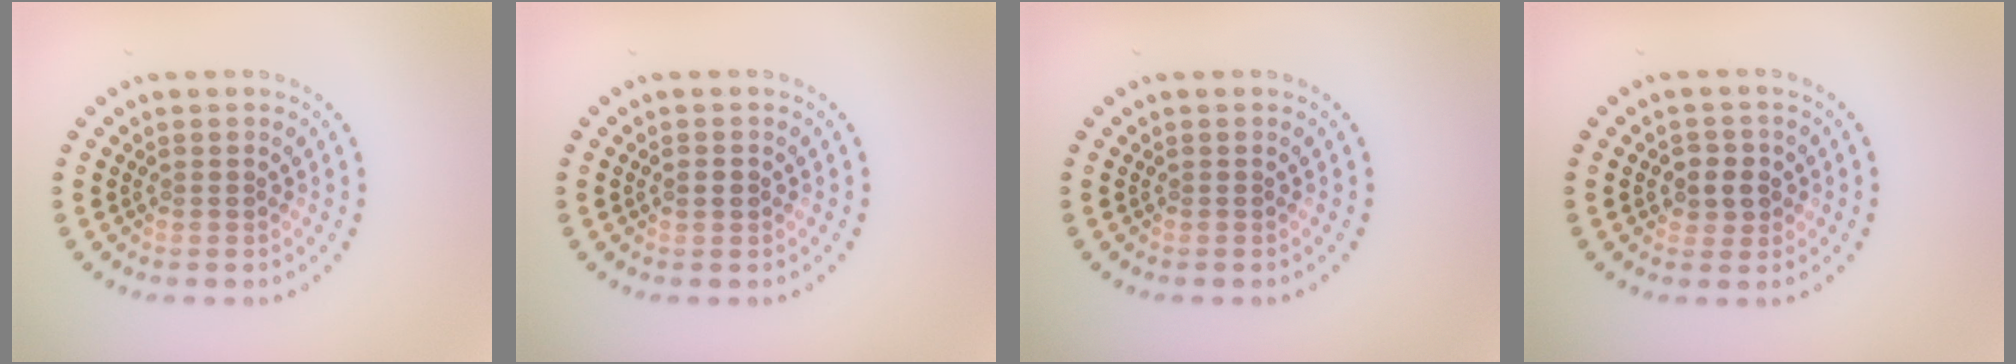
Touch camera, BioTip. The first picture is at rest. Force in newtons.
{"total": 1.3, "press": 1.3, "slide": 0.2}
{"total": 0.0}
{"total": 2.2, "press": 2.0, "slide": 0.8}